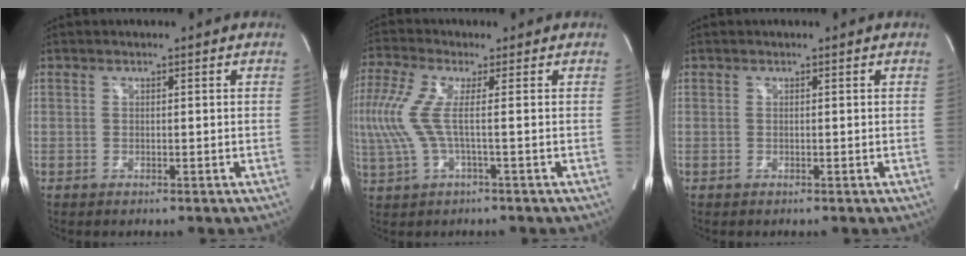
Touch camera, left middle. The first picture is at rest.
{"total": 8.2, "force": [0.1, 1.4, 8.0], "torque": [-0.212, 0.013, -0.003]}
{"total": 0.0}